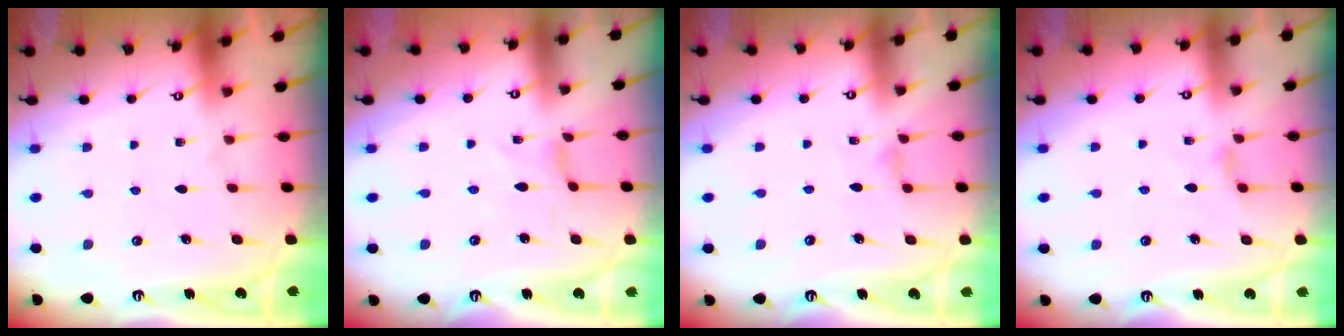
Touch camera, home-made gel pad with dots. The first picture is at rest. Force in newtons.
{"total": 0.0}
{"total": 0.9, "press": 0.8, "slide": 0.4}
{"total": 2.4, "press": 2.4, "slide": 0.4}